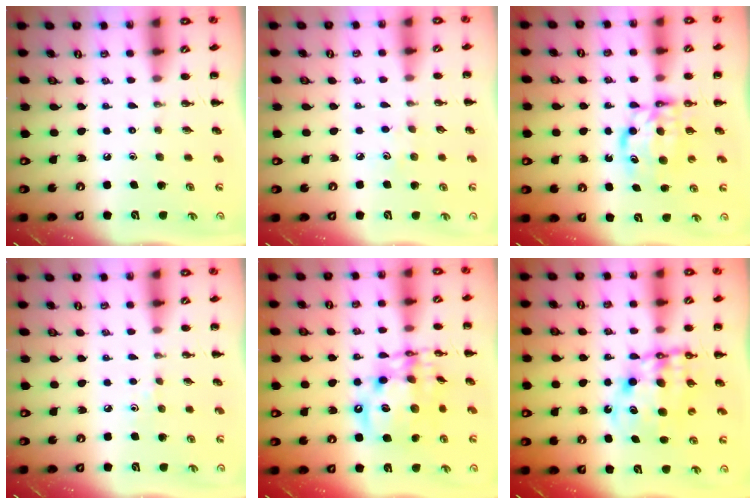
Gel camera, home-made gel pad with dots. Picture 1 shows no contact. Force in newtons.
{"total": 3.0, "press": 2.9, "slide": 0.8}
{"total": 6.9, "press": 6.8, "slide": 0.6}
{"total": 2.7, "press": 2.5, "slide": 0.9}
{"total": 15.4, "press": 15.1, "slide": 3.1}
{"total": 10.8, "press": 10.4, "slide": 2.8}